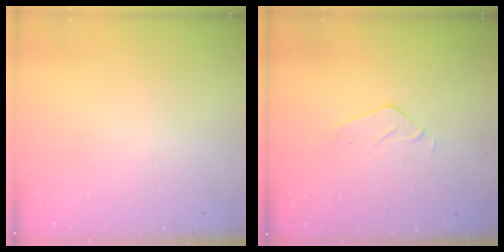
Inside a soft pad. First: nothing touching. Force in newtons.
{"total": 3.6, "press": 3.6, "slide": 0.3}